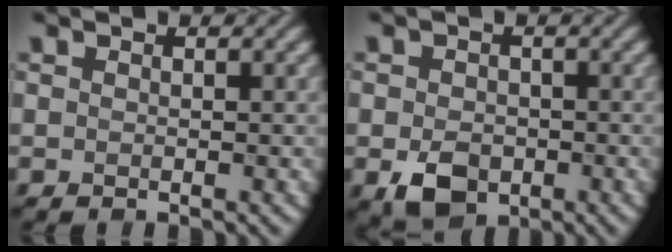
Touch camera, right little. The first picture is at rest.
{"total": 4.9, "force": [-1.7, 3.6, 2.9], "torque": [-0.059, -0.014, -0.031]}